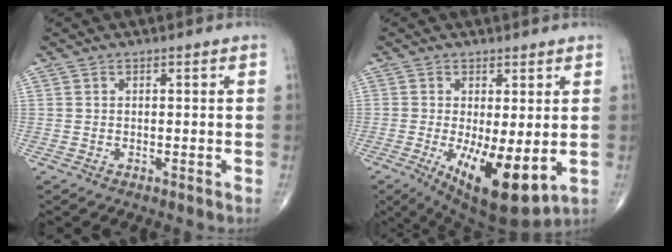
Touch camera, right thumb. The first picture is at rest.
{"total": 12.6, "force": [-2.6, 4.4, 11.6], "torque": [-0.183, -0.028, -0.024]}